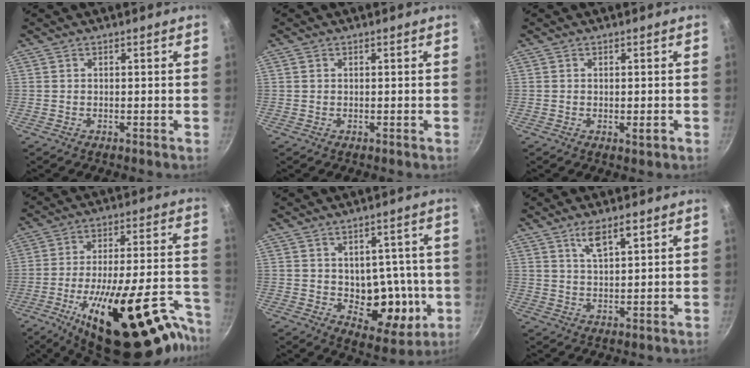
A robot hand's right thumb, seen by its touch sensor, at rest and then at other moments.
{"total": 0.6, "force": [0.2, 0.5, 0.2], "torque": [-0.003, 0.002, 0.002]}
{"total": 1.5, "force": [-0.4, 0.6, 1.4], "torque": [-0.021, -0.003, -0.007]}
{"total": 30.7, "force": [-18.5, 10.7, 22.1], "torque": [-0.270, 0.087, -0.273]}
{"total": 13.6, "force": [-1.5, 9.2, 9.9], "torque": [-0.073, -0.009, -0.006]}
{"total": 5.7, "force": [3.2, 1.9, 4.3], "torque": [-0.076, -0.012, 0.062]}